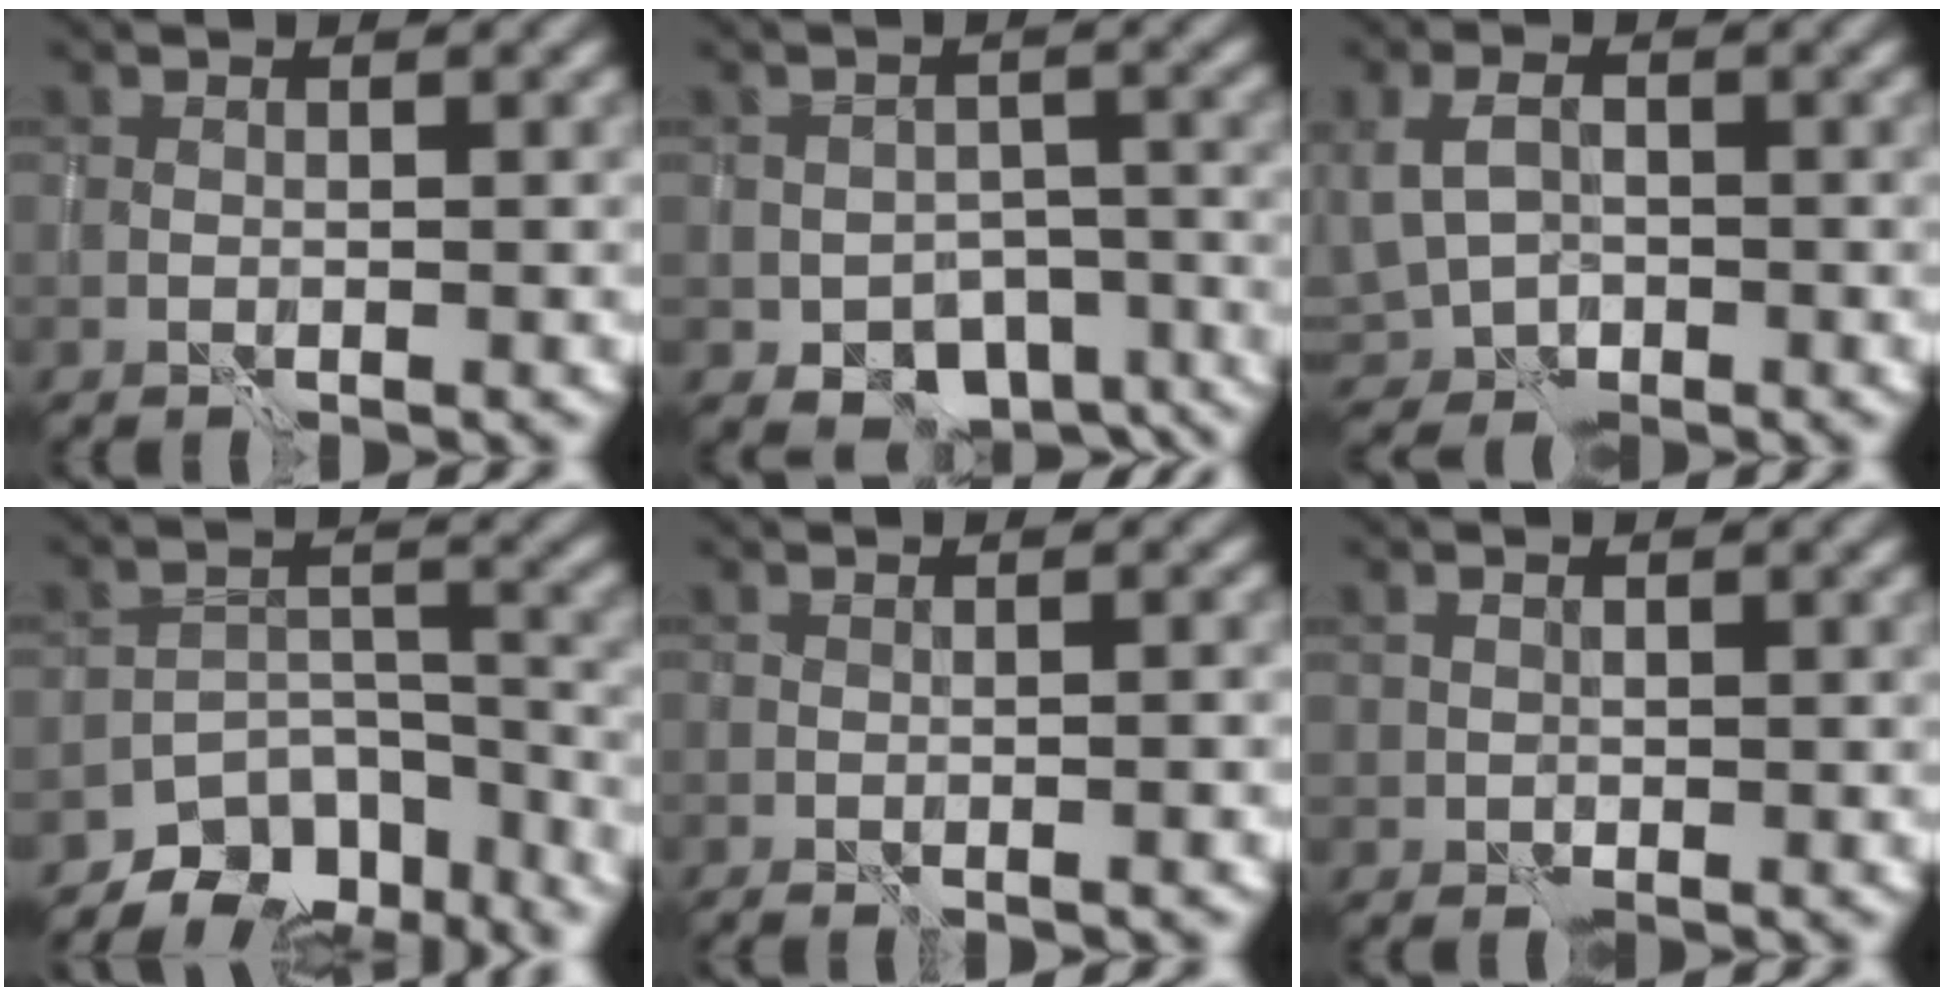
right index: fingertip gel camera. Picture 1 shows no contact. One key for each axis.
{"total": 7.7, "fx": -5.2, "fy": 4.8, "fz": 3.2, "tx": -0.023, "ty": -0.014, "tz": -0.062}
{"total": 4.8, "fx": -0.6, "fy": 3.7, "fz": 2.9, "tx": -0.062, "ty": -0.006, "tz": -0.001}
{"total": 6.9, "fx": -6.0, "fy": 3.2, "fz": 1.6, "tx": -0.011, "ty": 0.001, "tz": -0.087}
{"total": 1.8, "fx": -1.0, "fy": 0.6, "fz": 1.4, "tx": -0.006, "ty": 0.014, "tz": -0.014}
{"total": 0.5, "fx": -0.1, "fy": 0.5, "fz": 0.0, "tx": 0.004, "ty": 0.001, "tz": -0.002}